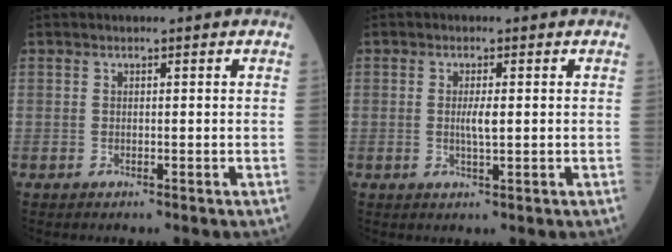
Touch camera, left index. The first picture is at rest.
{"total": 2.5, "force": [0.1, 0.3, 2.4], "torque": [-0.049, -0.002, 0.002]}